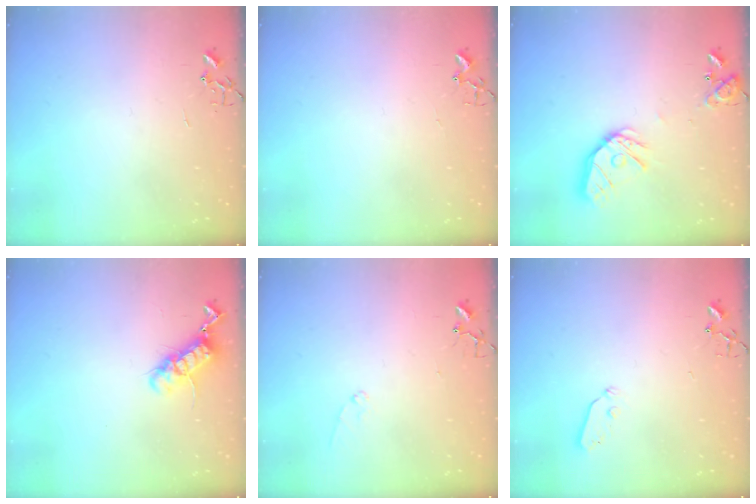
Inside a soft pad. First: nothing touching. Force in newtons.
{"total": 1.8, "press": 1.8, "slide": 0.2}
{"total": 15.4, "press": 15.3, "slide": 2.1}
{"total": 11.8, "press": 11.8, "slide": 1.2}
{"total": 6.8, "press": 6.8, "slide": 0.7}
{"total": 3.2, "press": 3.2, "slide": 0.5}